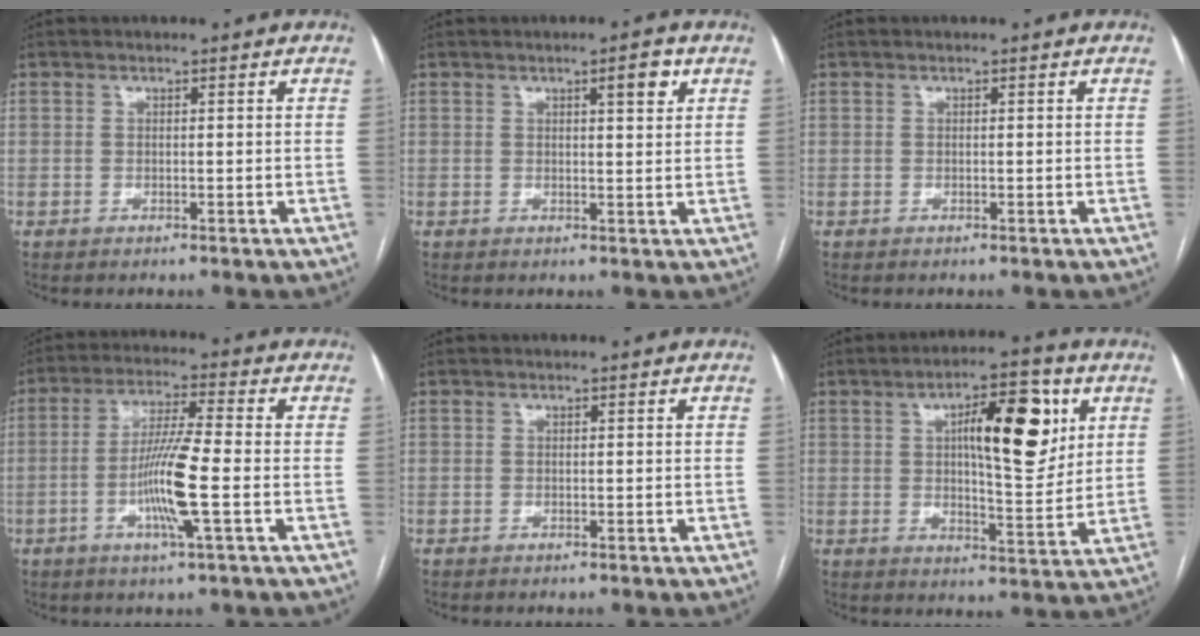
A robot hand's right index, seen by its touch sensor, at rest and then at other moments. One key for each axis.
{"total": 3.2, "fx": 1.6, "fy": 0.5, "fz": 2.7, "tx": -0.039, "ty": -0.001, "tz": 0.023}
{"total": 0.0}
{"total": 9.7, "fx": -2.3, "fy": -0.3, "fz": 9.5, "tx": -0.188, "ty": -0.007, "tz": -0.046}
{"total": 0.0}
{"total": 13.4, "fx": 4.5, "fy": 3.7, "fz": 12.1, "tx": -0.181, "ty": 0.015, "tz": 0.069}